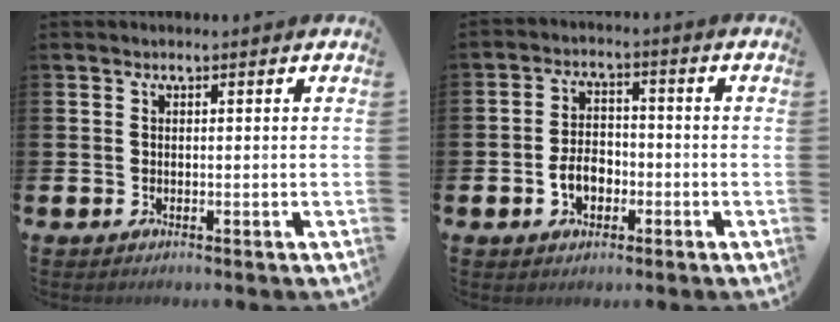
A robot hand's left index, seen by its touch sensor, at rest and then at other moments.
{"total": 4.5, "force": [-1.5, 3.1, 2.9], "torque": [-0.041, 0.003, -0.032]}